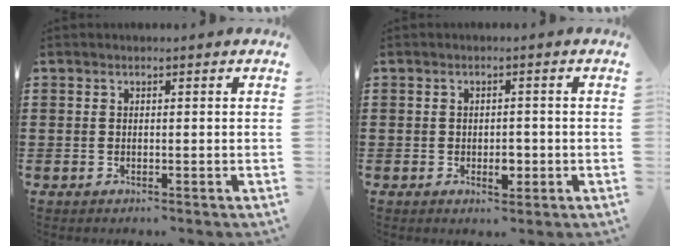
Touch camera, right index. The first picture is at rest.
{"total": 2.9, "force": [-0.7, 1.5, 2.4], "torque": [-0.035, -0.002, -0.014]}